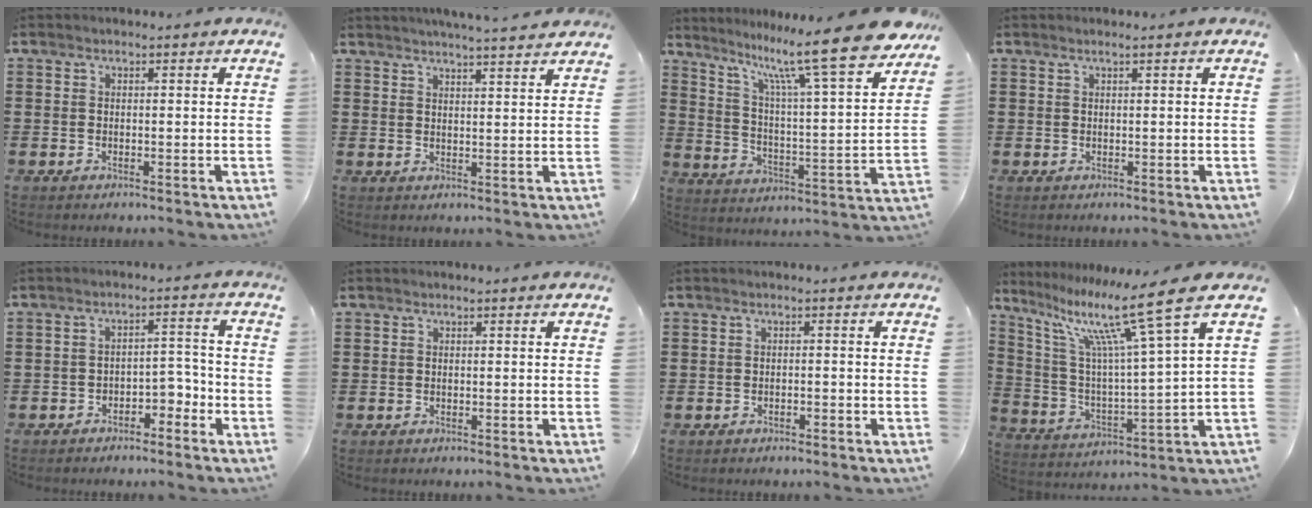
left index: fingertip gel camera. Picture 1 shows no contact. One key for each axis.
{"total": 3.4, "fx": 3.3, "fy": -0.6, "fz": 0.7, "tx": -0.022, "ty": -0.014, "tz": 0.058}
{"total": 14.1, "fx": 11.6, "fy": 0.3, "fz": 8.1, "tx": -0.153, "ty": -0.086, "tz": 0.182}
{"total": 0.6, "fx": 0.4, "fy": -0.1, "fz": 0.5, "tx": -0.007, "ty": -0.001, "tz": 0.007}
{"total": 3.7, "fx": -2.9, "fy": 1.6, "fz": 1.5, "tx": -0.029, "ty": 0.011, "tz": -0.059}
{"total": 0.0}
{"total": 0.8, "fx": -0.8, "fy": 0.2, "fz": 0.3, "tx": -0.010, "ty": -0.001, "tz": -0.015}
{"total": 13.5, "fx": 8.9, "fy": 0.8, "fz": 10.1, "tx": -0.208, "ty": -0.043, "tz": 0.137}